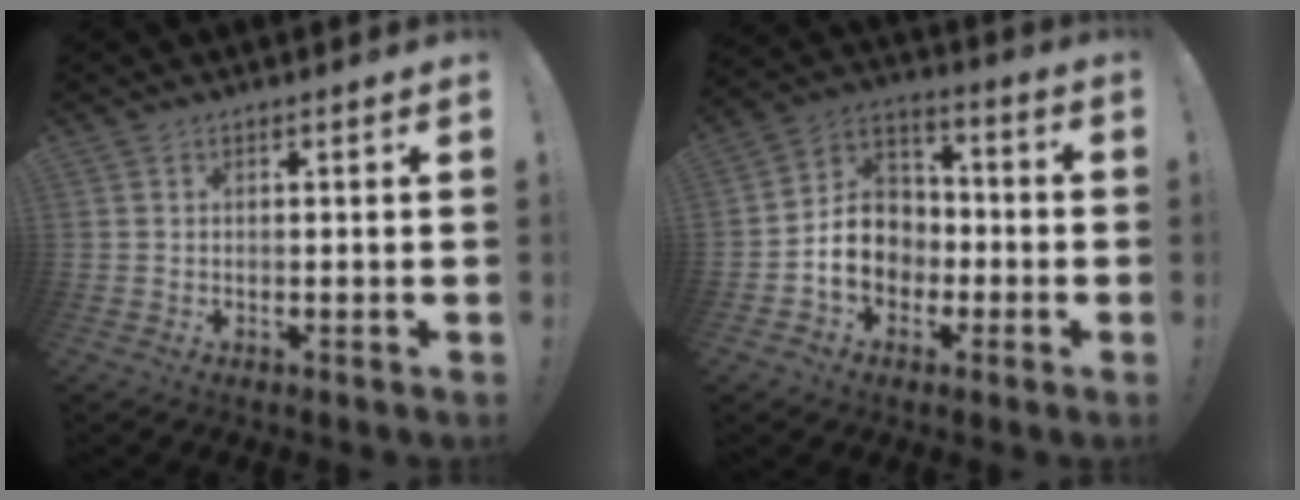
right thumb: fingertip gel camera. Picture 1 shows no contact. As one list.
[{"total": 13.1, "force": [-3.9, 10.8, 6.2], "torque": [-0.094, 0.034, -0.062]}]